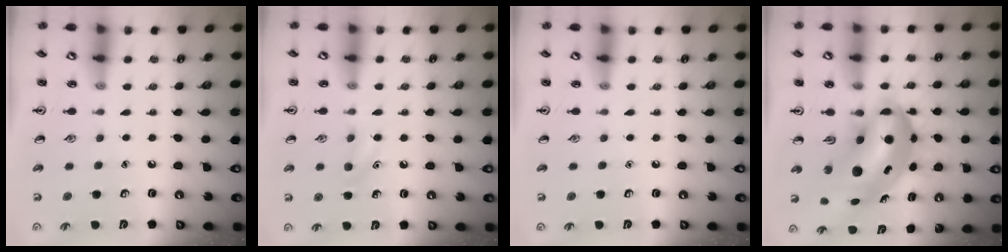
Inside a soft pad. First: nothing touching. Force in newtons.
{"total": 6.2, "press": 5.9, "slide": 1.7}
{"total": 0.0}
{"total": 11.7, "press": 11.3, "slide": 3.2}